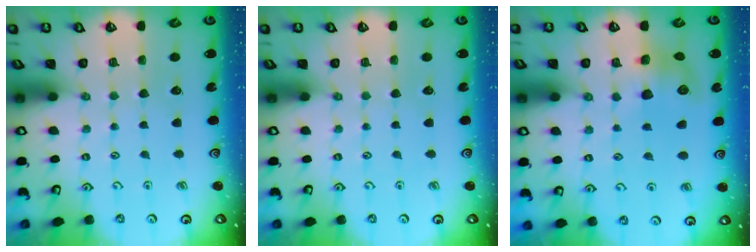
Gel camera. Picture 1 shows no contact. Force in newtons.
{"total": 0.0}
{"total": 7.8, "press": 7.7, "slide": 1.0}